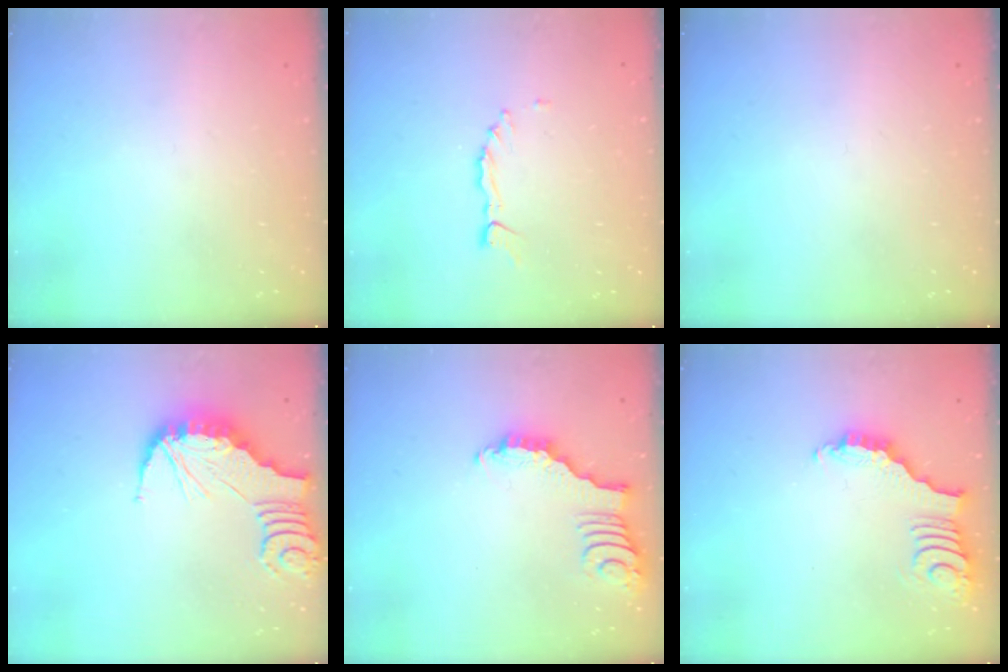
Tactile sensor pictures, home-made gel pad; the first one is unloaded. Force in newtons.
{"total": 0.8, "press": 0.8, "slide": 0.1}
{"total": 0.0}
{"total": 2.2, "press": 2.2, "slide": 0.2}
{"total": 2.9, "press": 2.9, "slide": 0.4}
{"total": 3.0, "press": 3.0, "slide": 0.5}